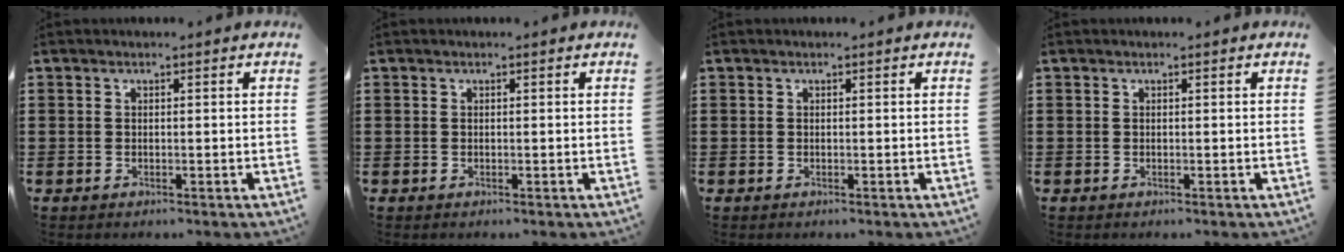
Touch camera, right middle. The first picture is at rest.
{"total": 0.0}
{"total": 0.0}
{"total": 0.0}